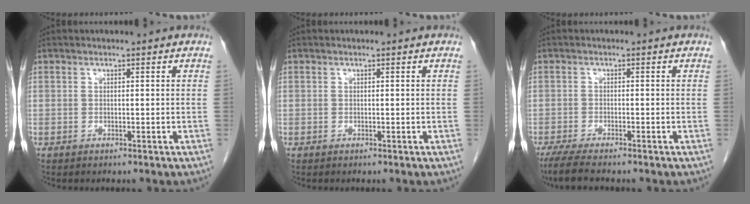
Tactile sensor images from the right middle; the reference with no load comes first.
{"total": 0.0}
{"total": 4.9, "force": [-4.0, 0.3, 2.8], "torque": [-0.056, -0.015, -0.068]}